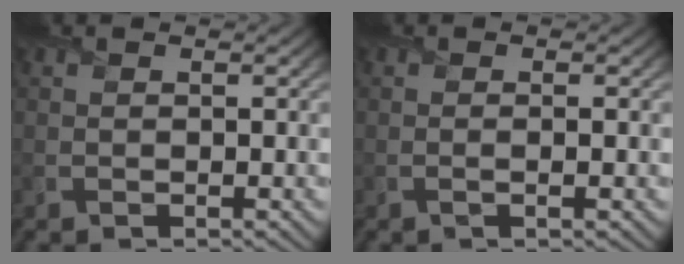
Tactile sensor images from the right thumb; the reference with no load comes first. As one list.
[{"total": 0.9, "force": [-0.2, 0.0, 0.9], "torque": [-0.014, 0.001, -0.007]}]